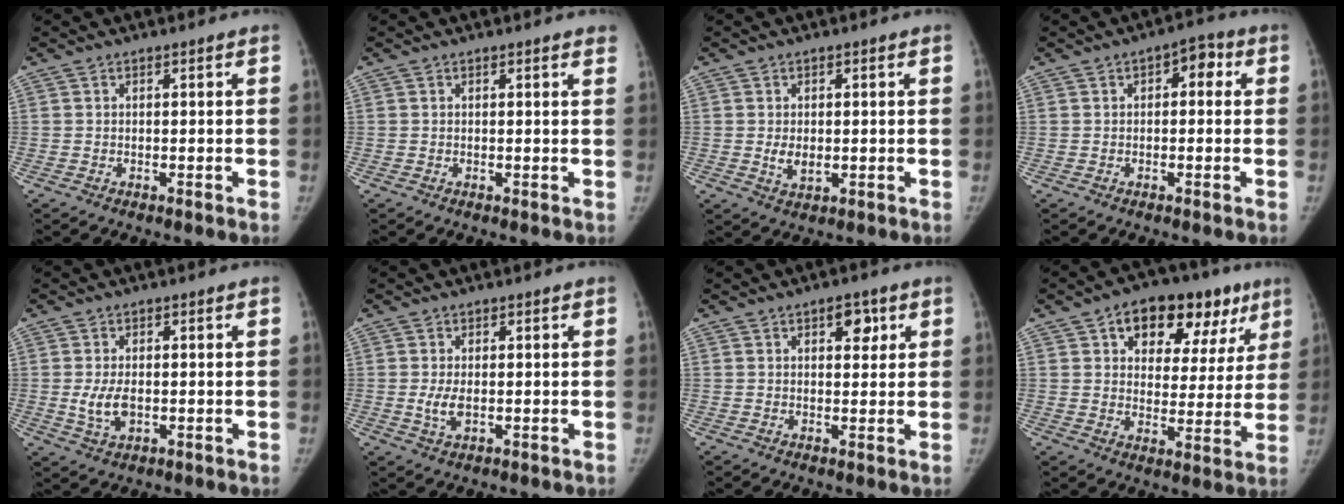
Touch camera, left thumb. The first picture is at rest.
{"total": 2.0, "force": [1.7, 0.4, 0.9], "torque": [-0.007, -0.002, 0.010]}
{"total": 3.2, "force": [-0.2, 2.1, 2.5], "torque": [-0.035, -0.007, 0.003]}
{"total": 4.1, "force": [0.8, 2.5, 3.2], "torque": [-0.019, 0.013, 0.001]}
{"total": 4.8, "force": [-0.6, 2.8, 3.9], "torque": [-0.076, -0.005, -0.005]}
{"total": 3.0, "force": [-0.3, 1.5, 2.6], "torque": [-0.057, -0.007, -0.003]}
{"total": 4.2, "force": [1.9, 2.3, 2.9], "torque": [-0.015, -0.005, 0.024]}
{"total": 18.6, "force": [9.4, 11.1, 11.5], "torque": [-0.099, 0.001, 0.130]}